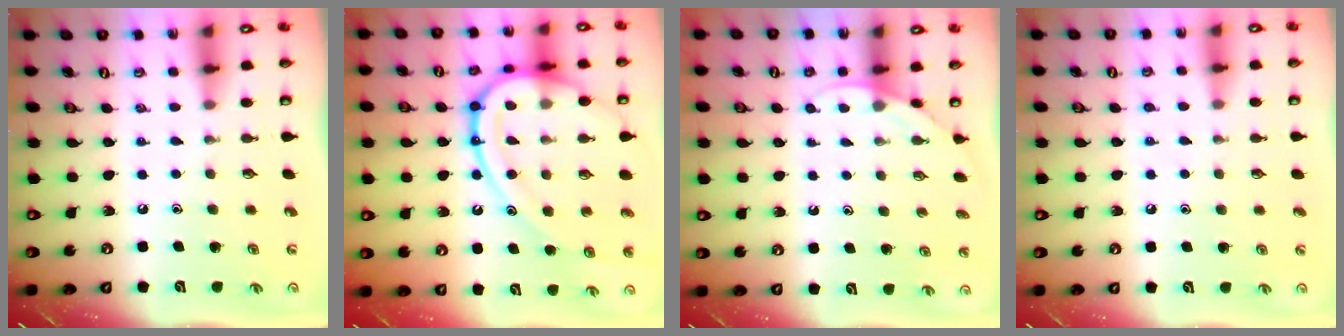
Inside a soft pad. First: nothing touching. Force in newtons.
{"total": 21.5, "press": 21.4, "slide": 2.1}
{"total": 3.9, "press": 3.9, "slide": 0.3}
{"total": 3.9, "press": 3.9, "slide": 0.4}